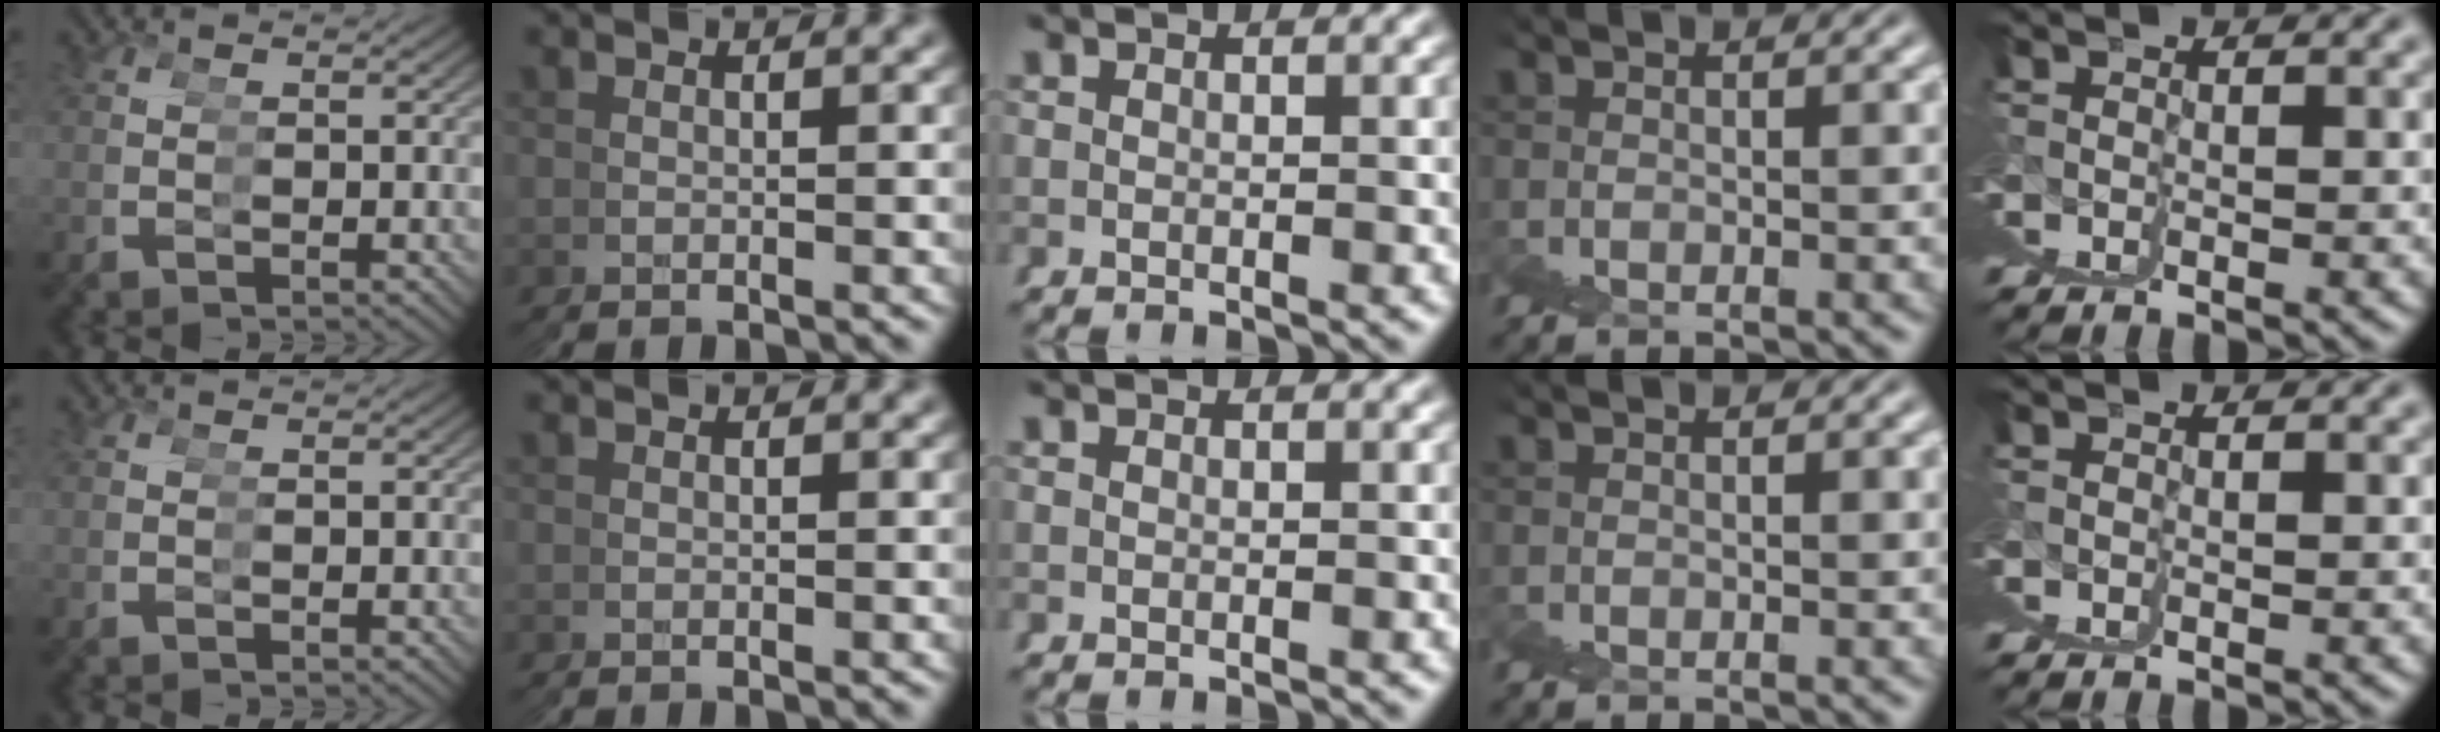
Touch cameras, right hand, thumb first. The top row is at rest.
{}